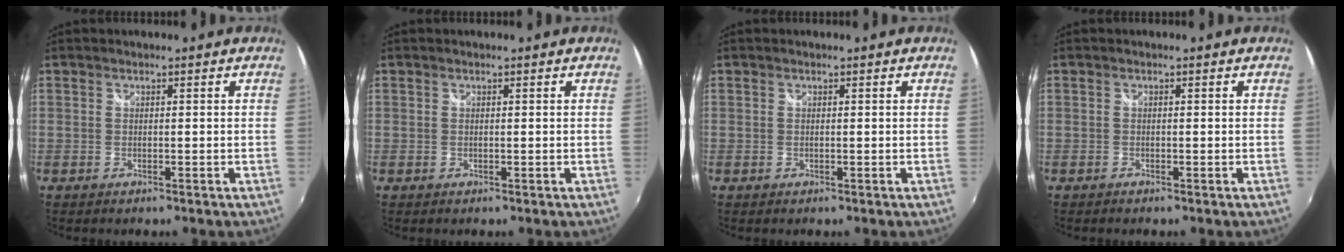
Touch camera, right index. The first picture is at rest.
{"total": 0.0}
{"total": 0.0}
{"total": 0.5, "force": [-0.5, 0.1, 0.0], "torque": [-0.002, -0.004, -0.012]}